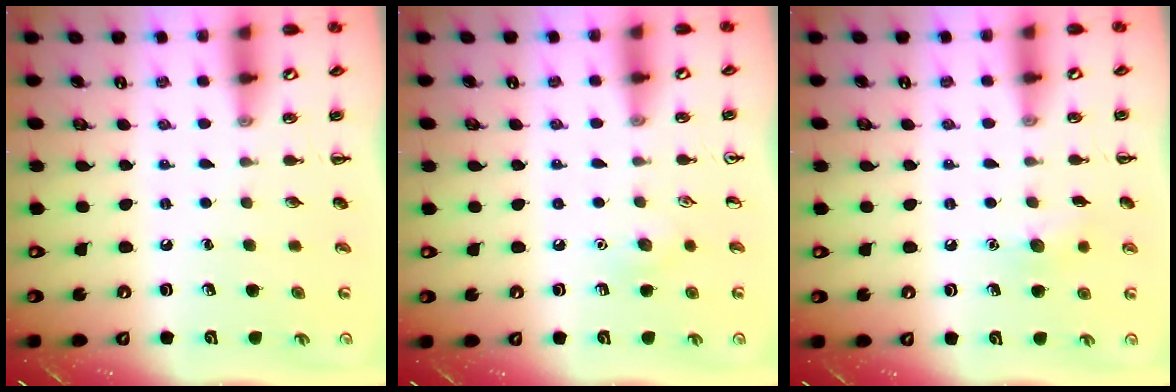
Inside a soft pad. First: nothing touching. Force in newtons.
{"total": 6.0, "press": 5.8, "slide": 1.6}
{"total": 6.7, "press": 6.4, "slide": 1.8}